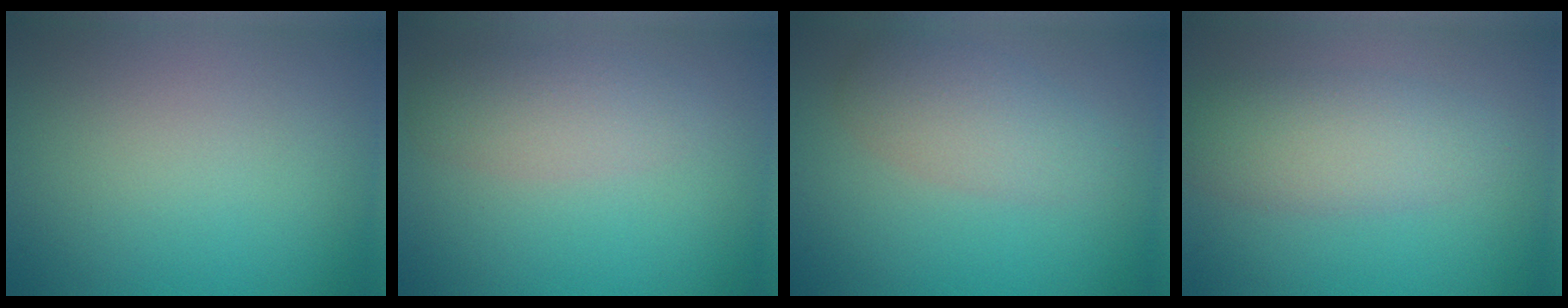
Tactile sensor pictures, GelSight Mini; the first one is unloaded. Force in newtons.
{"total": 3.0, "press": 3.0, "slide": 0.2}
{"total": 3.5, "press": 3.5, "slide": 0.1}
{"total": 4.3, "press": 4.3, "slide": 0.0}